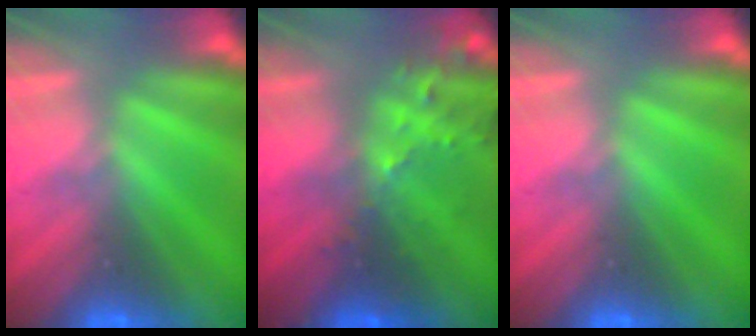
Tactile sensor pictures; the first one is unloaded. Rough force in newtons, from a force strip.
{"total": 7.6}
{"total": 0.0}